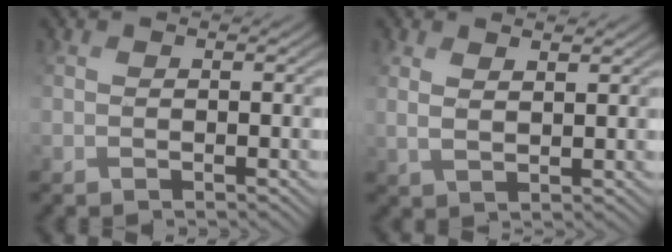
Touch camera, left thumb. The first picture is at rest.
{"total": 2.7, "force": [1.9, 0.7, 1.8], "torque": [-0.034, -0.001, 0.041]}